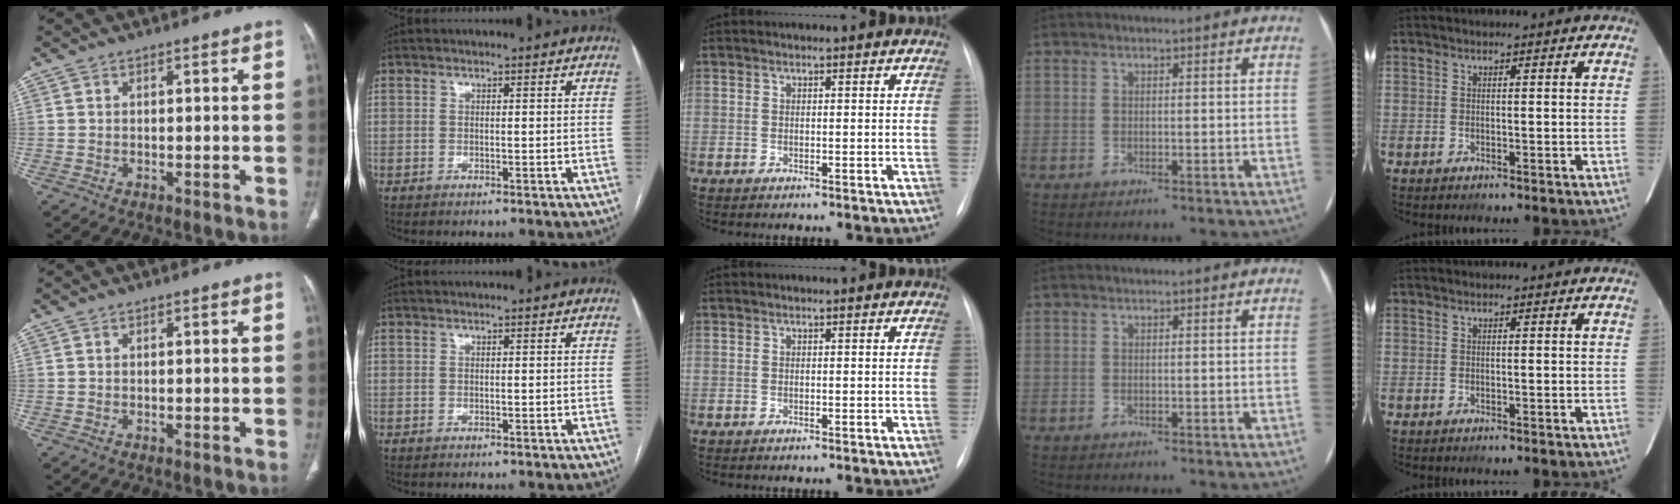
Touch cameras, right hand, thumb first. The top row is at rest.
{}